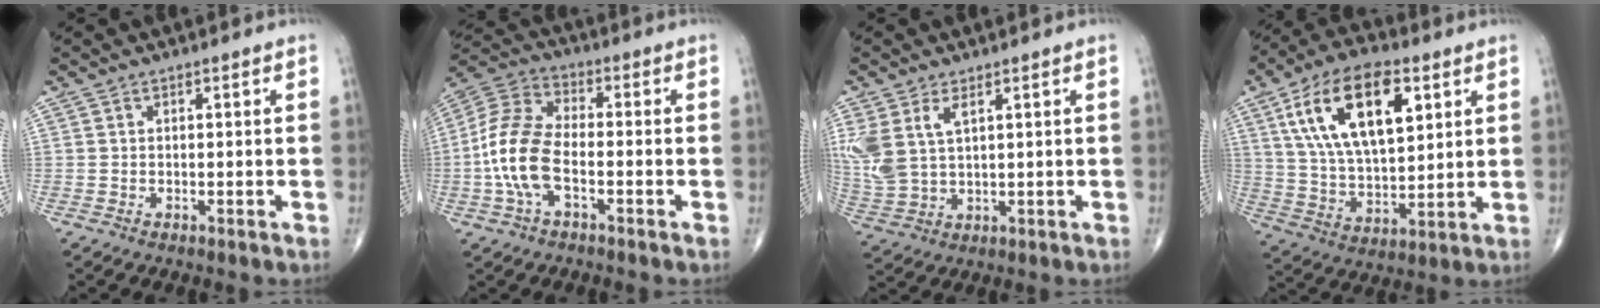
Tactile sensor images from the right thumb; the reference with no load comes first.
{"total": 12.3, "force": [-2.9, 6.2, 10.1], "torque": [-0.219, 0.033, -0.064]}
{"total": 9.3, "force": [3.5, 5.1, 6.9], "torque": [-0.162, -0.004, 0.084]}
{"total": 20.0, "force": [7.7, 9.6, 15.8], "torque": [-0.264, -0.016, 0.141]}